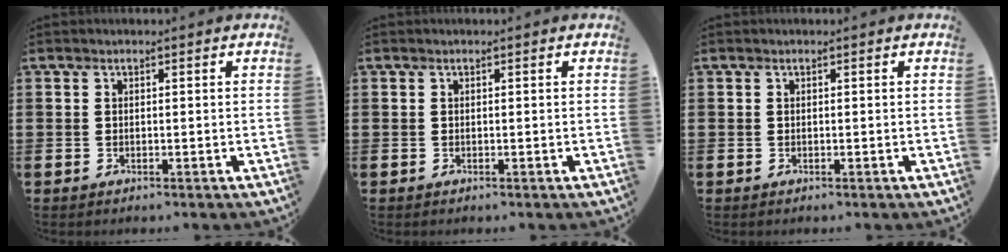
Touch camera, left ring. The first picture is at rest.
{"total": 0.0}
{"total": 0.0}